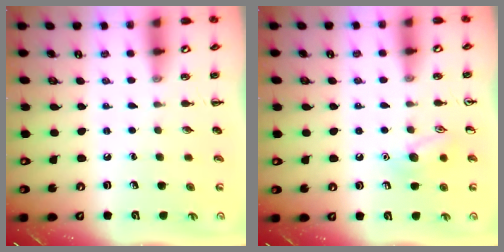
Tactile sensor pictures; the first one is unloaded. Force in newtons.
{"total": 9.0, "press": 8.9, "slide": 1.2}